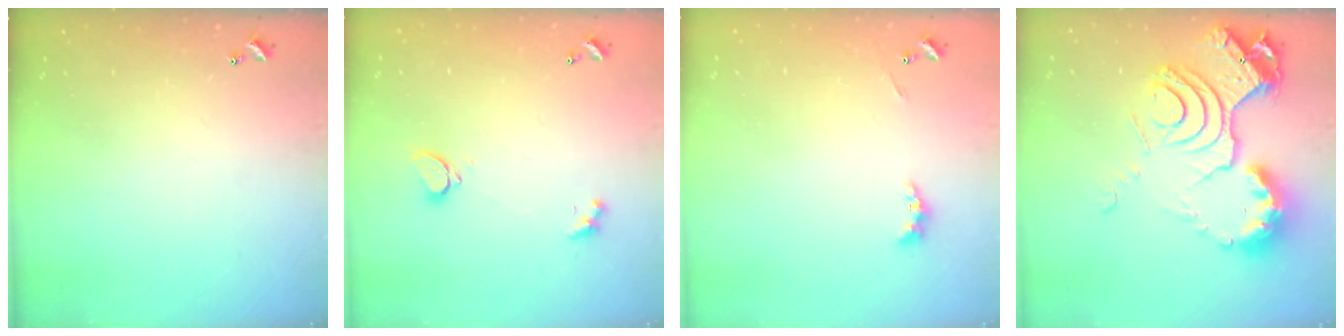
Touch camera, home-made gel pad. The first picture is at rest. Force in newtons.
{"total": 2.1, "press": 1.9, "slide": 0.9}
{"total": 2.5, "press": 2.5, "slide": 0.6}
{"total": 21.0, "press": 20.9, "slide": 2.1}